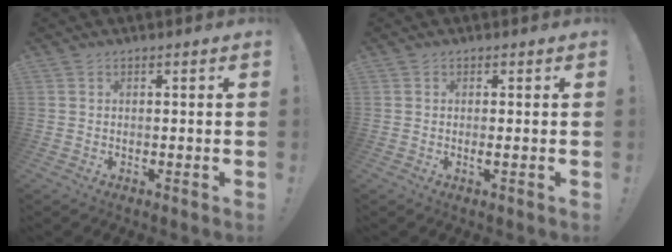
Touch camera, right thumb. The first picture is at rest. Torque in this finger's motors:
{"motor_torque": [-0.29, -0.01, 0.06, 0.14, -0.06]}